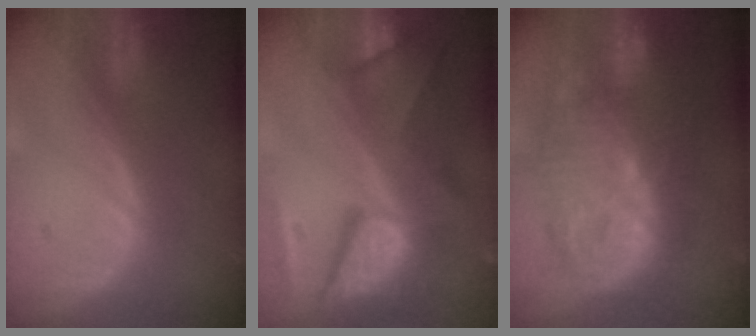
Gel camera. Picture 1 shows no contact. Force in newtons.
{"total": 11.9, "press": 11.9, "slide": 1.1}
{"total": 13.1, "press": 13.1, "slide": 1.3}